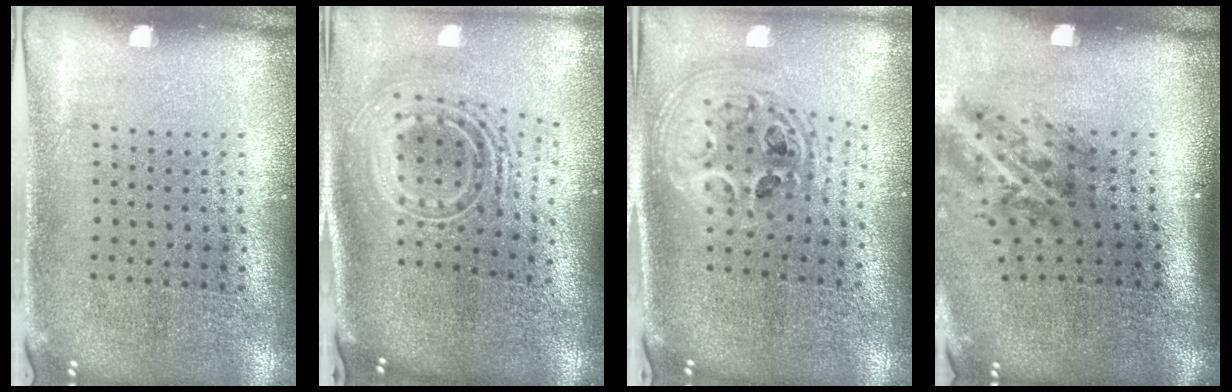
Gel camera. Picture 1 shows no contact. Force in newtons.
{"total": 2.6, "press": 1.8, "slide": 1.9}
{"total": 2.4, "press": 1.8, "slide": 1.6}
{"total": 2.1, "press": 1.3, "slide": 1.6}